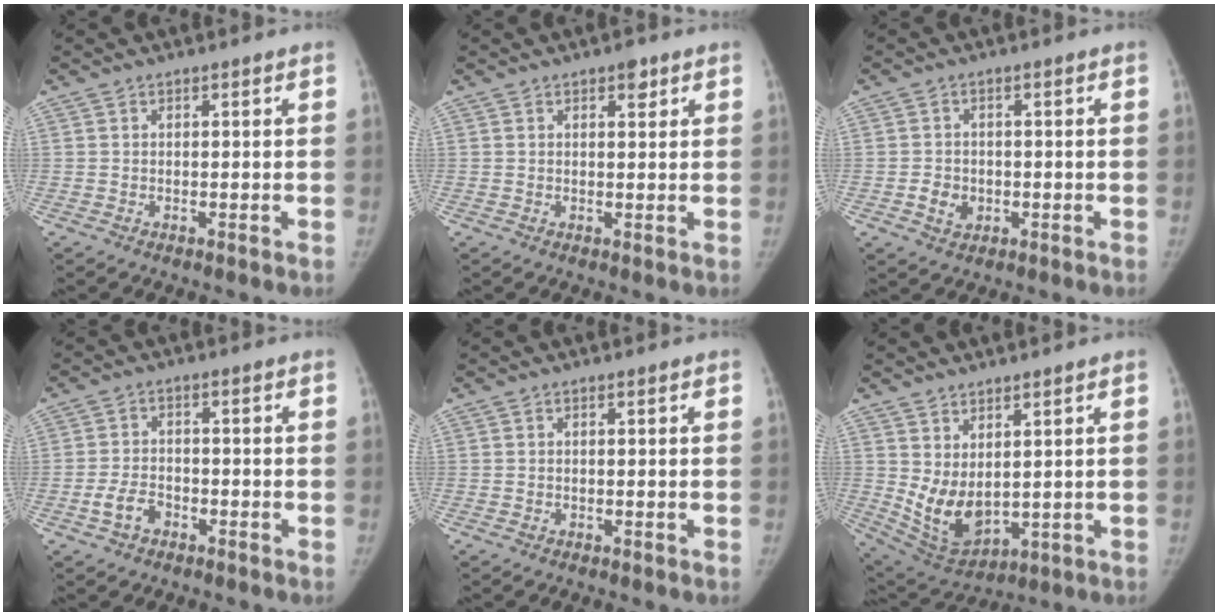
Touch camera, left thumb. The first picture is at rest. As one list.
[{"total": 2.3, "force": [1.4, 1.1, 1.5], "torque": [-0.010, -0.005, 0.018]}, {"total": 3.7, "force": [-0.9, 3.1, 1.8], "torque": [-0.021, 0.003, -0.010]}, {"total": 4.2, "force": [-2.1, 2.8, 2.4], "torque": [-0.046, 0.019, -0.038]}, {"total": 0.0}, {"total": 9.7, "force": [2.0, 5.4, 7.9], "torque": [-0.128, -0.027, 0.062]}]